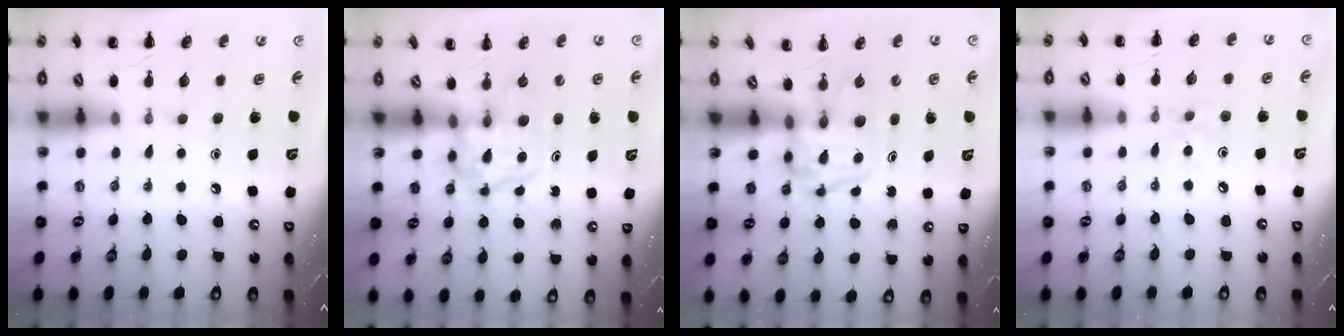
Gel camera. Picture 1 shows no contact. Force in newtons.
{"total": 3.9, "press": 3.9, "slide": 0.4}
{"total": 3.7, "press": 3.7, "slide": 0.6}
{"total": 3.7, "press": 3.5, "slide": 1.4}